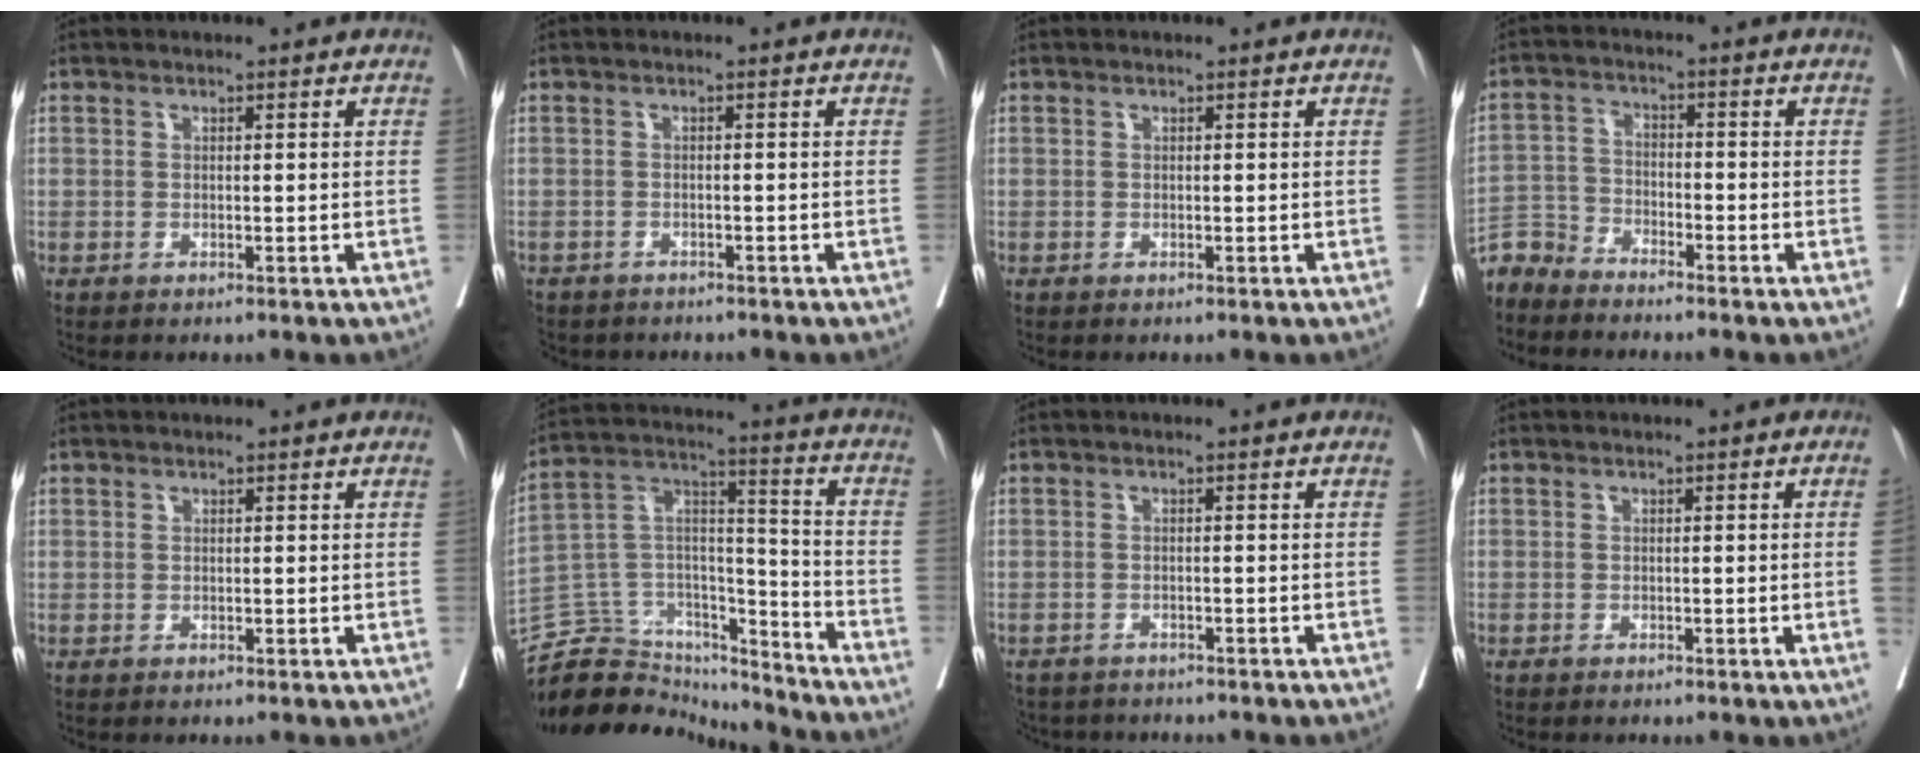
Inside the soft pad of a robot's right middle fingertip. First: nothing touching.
{"total": 5.8, "force": [-4.9, 2.9, 1.2], "torque": [-0.030, -0.005, -0.071]}
{"total": 0.0}
{"total": 5.0, "force": [-4.9, 1.1, -0.4], "torque": [0.007, -0.001, -0.101]}
{"total": 0.5, "force": [0.2, 0.5, 0.0], "torque": [0.006, 0.002, 0.001]}
{"total": 19.9, "force": [-18.9, 5.2, 3.4], "torque": [-0.080, 0.059, -0.309]}
{"total": 5.6, "force": [-5.1, 2.1, 0.7], "torque": [-0.014, -0.006, -0.074]}
{"total": 1.4, "force": [-0.2, -0.6, 1.2], "torque": [-0.013, -0.003, -0.002]}